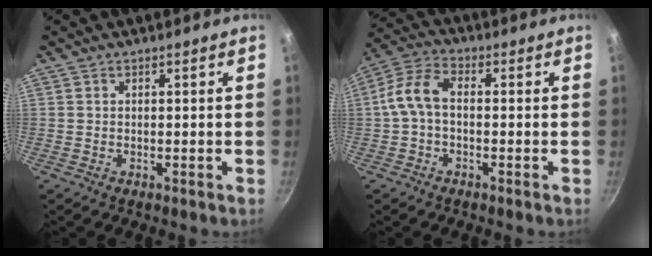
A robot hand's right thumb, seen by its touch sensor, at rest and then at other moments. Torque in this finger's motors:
{"motor_torque": [-0.14, 0.42, 0.73, -0.06, 0.08]}